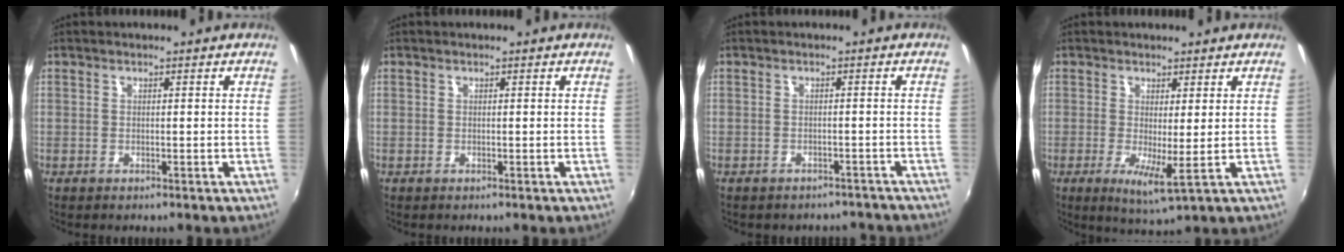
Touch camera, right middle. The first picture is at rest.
{"total": 0.0}
{"total": 7.0, "force": [-6.2, 2.7, 1.6], "torque": [-0.035, -0.002, -0.067]}
{"total": 5.0, "force": [-0.2, 0.3, 5.0], "torque": [-0.089, -0.015, -0.002]}